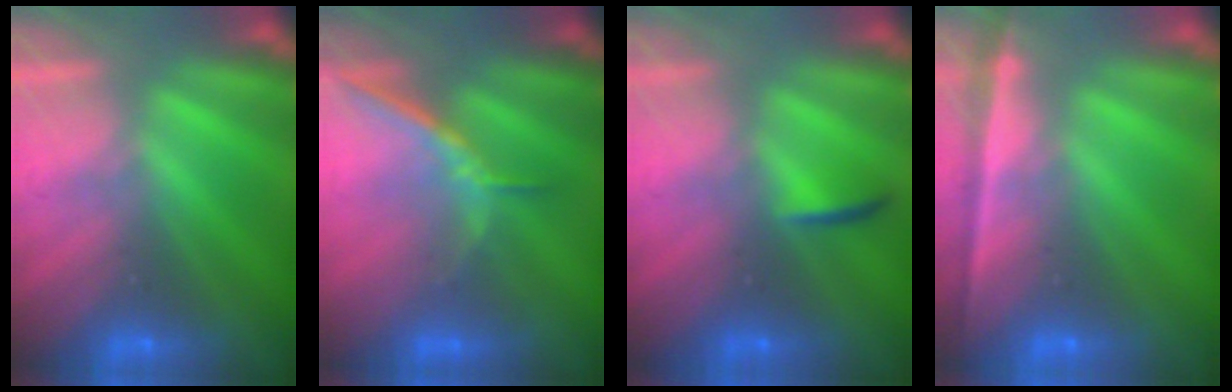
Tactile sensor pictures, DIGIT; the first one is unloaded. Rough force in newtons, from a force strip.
{"total": 1.3}
{"total": 1.8}
{"total": 1.9}